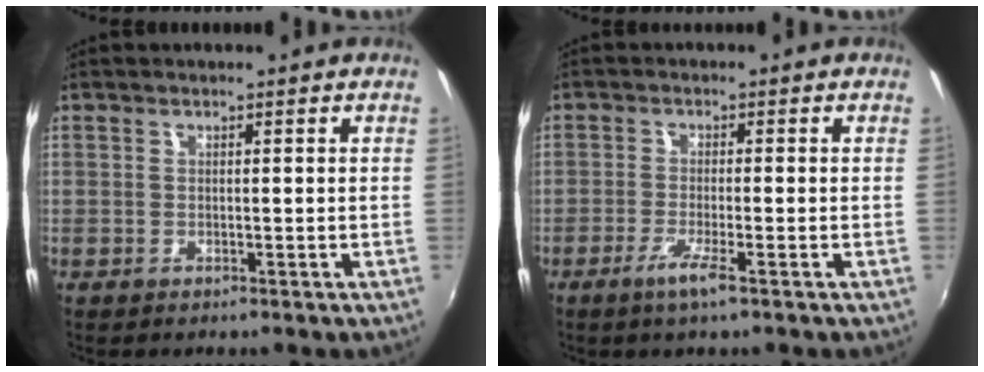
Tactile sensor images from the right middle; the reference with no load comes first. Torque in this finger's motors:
{"motor_torque": [0.65, -0.44, 0.06, 0.05]}